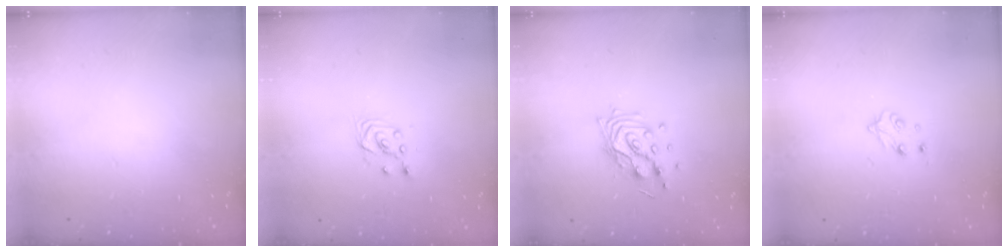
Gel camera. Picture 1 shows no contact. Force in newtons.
{"total": 2.9, "press": 2.6, "slide": 1.3}
{"total": 12.2, "press": 11.5, "slide": 4.1}
{"total": 4.3, "press": 4.3, "slide": 0.6}